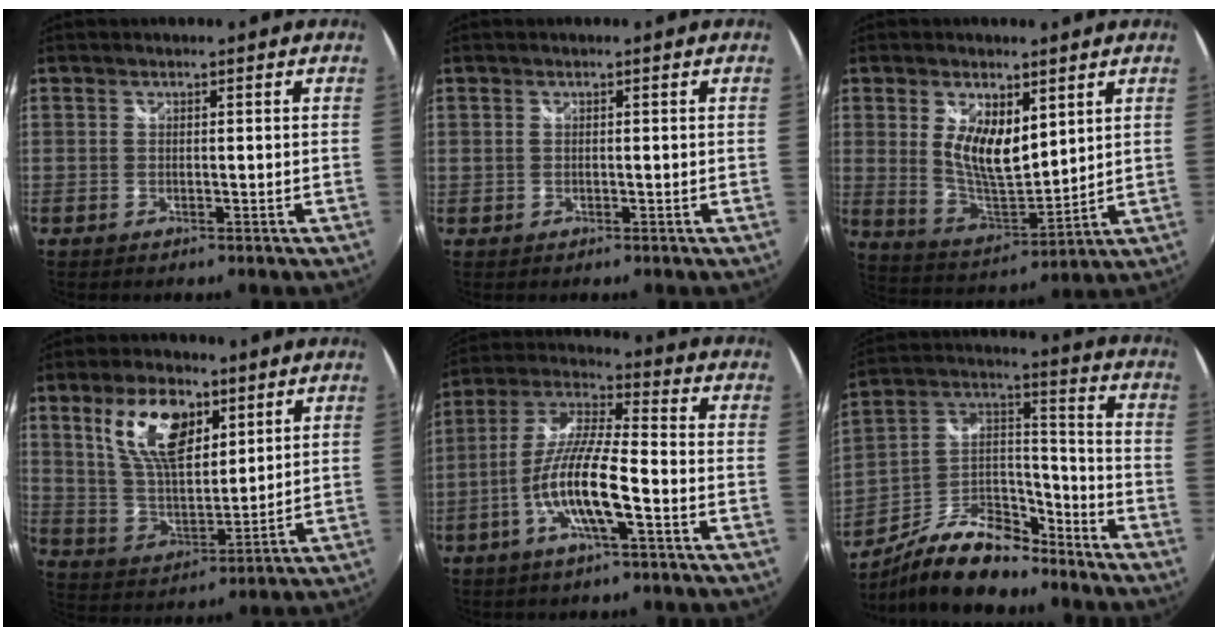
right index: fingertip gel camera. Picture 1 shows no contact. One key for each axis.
{"total": 0.0}
{"total": 10.6, "fx": 3.6, "fy": 4.8, "fz": 8.7, "tx": -0.159, "ty": -0.006, "tz": 0.078}
{"total": 13.9, "fx": 6.8, "fy": 6.6, "fz": 10.1, "tx": -0.186, "ty": 0.013, "tz": 0.136}
{"total": 12.1, "fx": -4.6, "fy": 1.9, "fz": 11.1, "tx": -0.225, "ty": -0.002, "tz": -0.090}
{"total": 16.7, "fx": -12.5, "fy": 6.6, "fz": 8.9, "tx": -0.181, "ty": 0.025, "tz": -0.217}